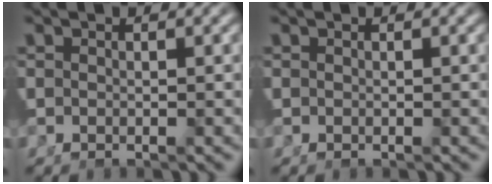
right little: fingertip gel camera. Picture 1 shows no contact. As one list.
[{"total": 0.0}]